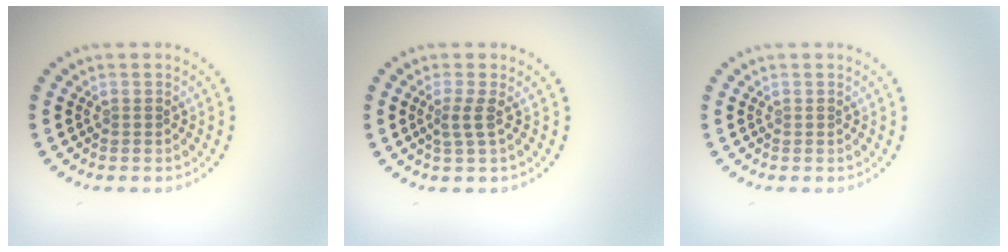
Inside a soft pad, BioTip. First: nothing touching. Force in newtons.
{"total": 1.7, "press": 1.2, "slide": 1.2}
{"total": 0.0}